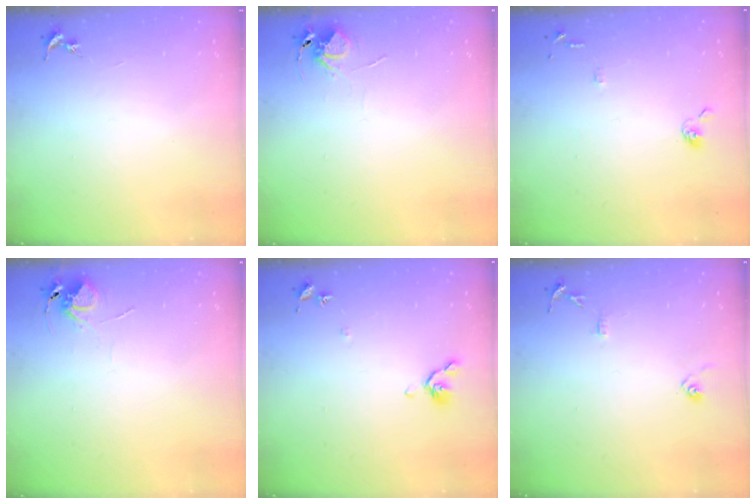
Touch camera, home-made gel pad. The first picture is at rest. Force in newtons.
{"total": 5.7, "press": 5.7, "slide": 0.3}
{"total": 7.0, "press": 7.0, "slide": 0.7}
{"total": 5.7, "press": 5.7, "slide": 0.3}
{"total": 6.7, "press": 6.6, "slide": 1.0}
{"total": 9.0, "press": 8.9, "slide": 0.8}